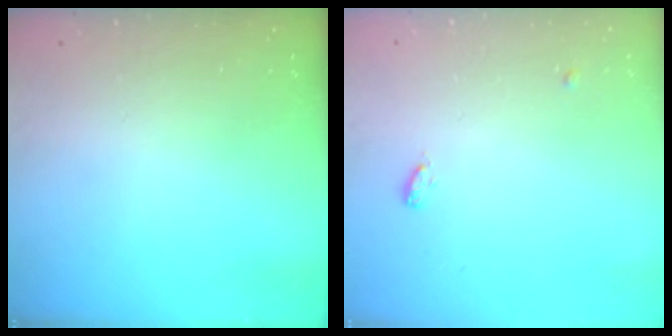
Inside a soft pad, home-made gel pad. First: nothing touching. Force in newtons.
{"total": 7.9, "press": 4.2, "slide": 6.7}